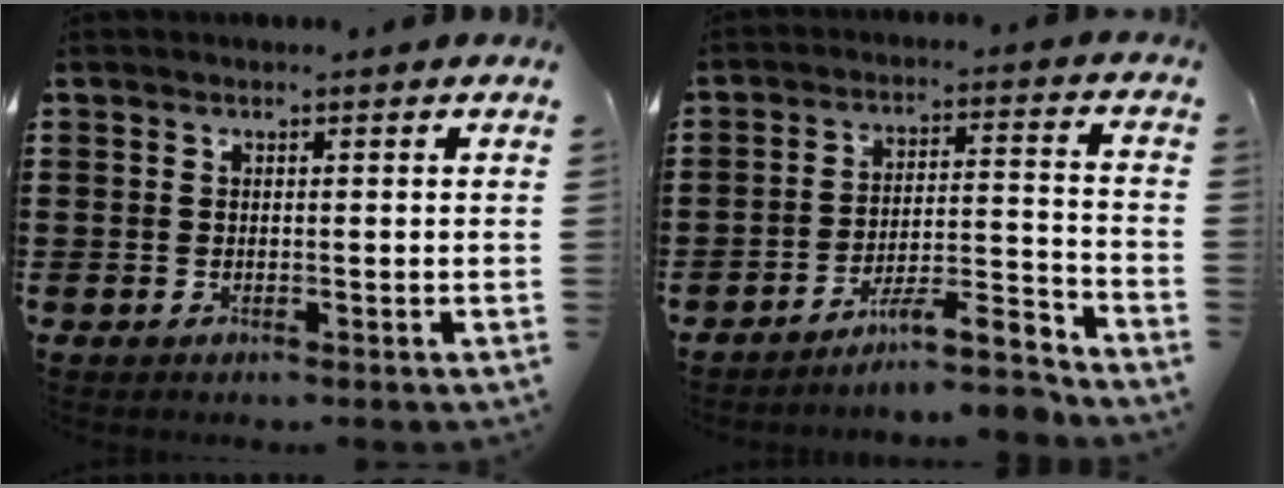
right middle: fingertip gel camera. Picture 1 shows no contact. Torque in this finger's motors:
{"motor_torque": [1.52, 0.62, 0.37, 0.11]}